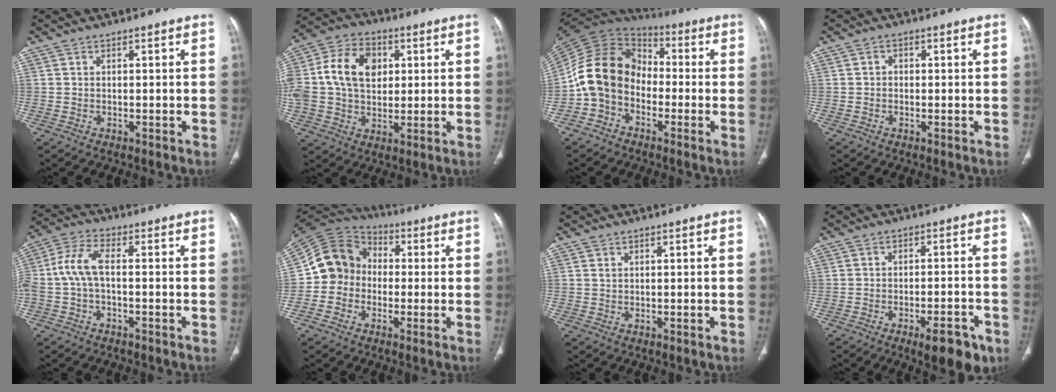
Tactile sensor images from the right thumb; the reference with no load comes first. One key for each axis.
{"total": 17.1, "fx": 2.9, "fy": 12.5, "fz": 11.2, "tx": -0.219, "ty": 0.015, "tz": 0.050}
{"total": 13.7, "fx": -3.2, "fy": 10.6, "fz": 8.0, "tx": -0.140, "ty": 0.057, "tz": -0.076}
{"total": 1.0, "fx": -0.1, "fy": 0.9, "fz": 0.4, "tx": 0.004, "ty": 0.005, "tz": -0.006}
{"total": 7.0, "fx": -0.7, "fy": 2.8, "fz": 6.4, "tx": -0.152, "ty": 0.025, "tz": -0.023}
{"total": 10.8, "fx": -1.3, "fy": 9.6, "fz": 4.6, "tx": -0.070, "ty": 0.033, "tz": -0.040}
{"total": 0.0}
{"total": 8.4, "fx": -4.8, "fy": 2.6, "fz": 6.4, "tx": -0.076, "ty": 0.014, "tz": -0.063}